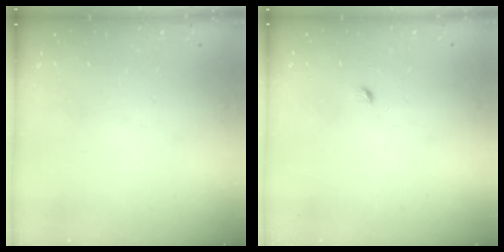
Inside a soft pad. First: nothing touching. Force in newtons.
{"total": 2.9, "press": 2.9, "slide": 0.4}